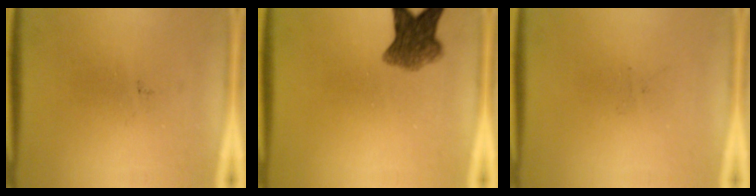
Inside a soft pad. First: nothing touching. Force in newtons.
{"total": 6.5}
{"total": 0.0}